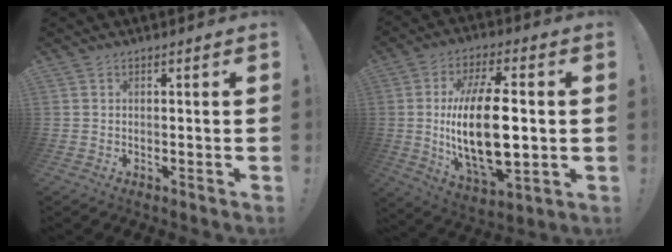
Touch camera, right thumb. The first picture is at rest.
{"total": 22.5, "force": [0.1, 9.9, 20.2], "torque": [-0.385, -0.012, -0.002]}